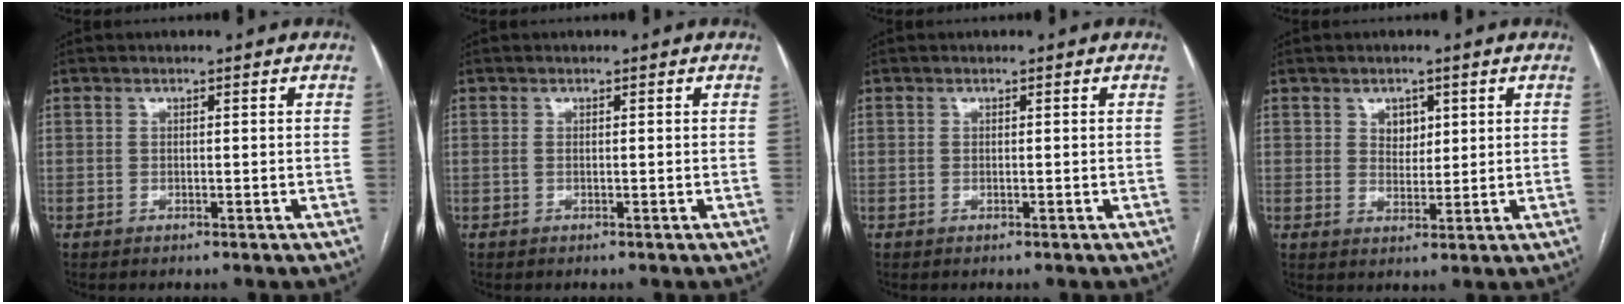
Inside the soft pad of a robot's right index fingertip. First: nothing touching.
{"total": 0.0}
{"total": 0.0}
{"total": 3.1, "force": [1.3, 2.3, 1.7], "torque": [-0.023, 0.002, 0.025]}